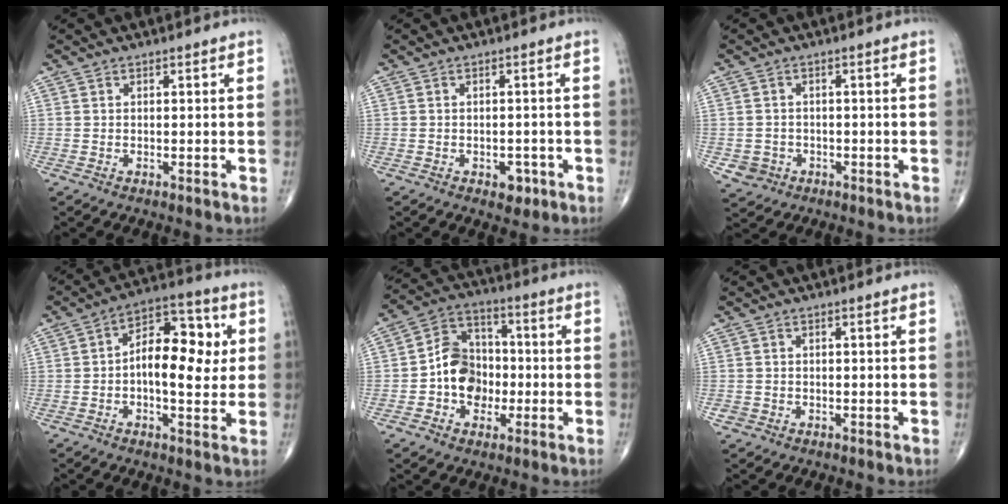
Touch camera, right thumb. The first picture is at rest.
{"total": 2.9, "force": [-1.3, 1.9, 1.8], "torque": [-0.009, 0.005, -0.014]}
{"total": 3.4, "force": [-1.1, 3.1, 0.6], "torque": [0.000, 0.008, -0.015]}
{"total": 13.1, "force": [0.7, 6.9, 11.1], "torque": [-0.142, 0.024, 0.001]}
{"total": 10.8, "force": [-1.9, 8.8, 5.9], "torque": [-0.063, 0.036, -0.043]}
{"total": 1.2, "force": [-0.5, 1.1, 0.2], "torque": [-0.002, 0.005, -0.009]}